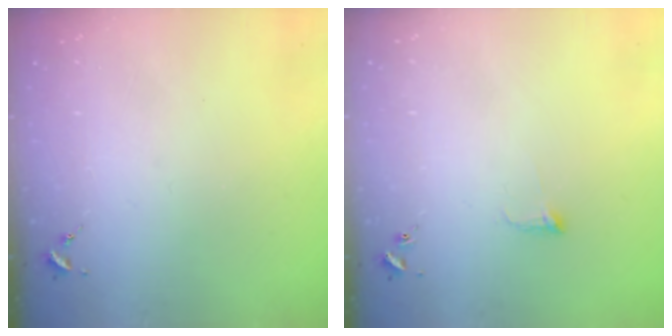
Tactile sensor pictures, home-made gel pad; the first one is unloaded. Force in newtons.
{"total": 4.1, "press": 4.0, "slide": 0.7}